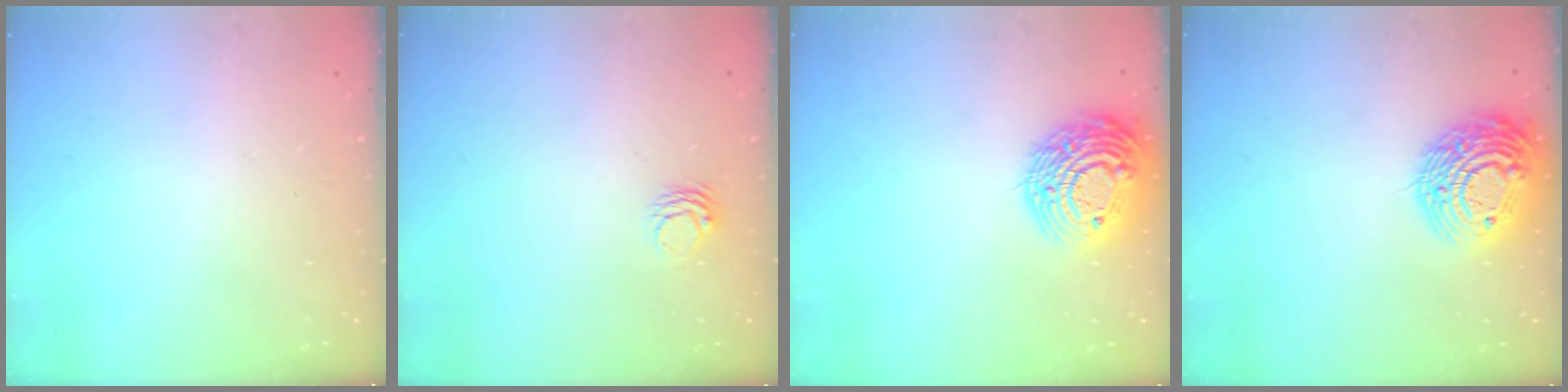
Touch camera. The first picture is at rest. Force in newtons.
{"total": 4.2, "press": 4.2, "slide": 0.4}
{"total": 16.7, "press": 16.7, "slide": 1.4}
{"total": 16.7, "press": 16.7, "slide": 1.4}